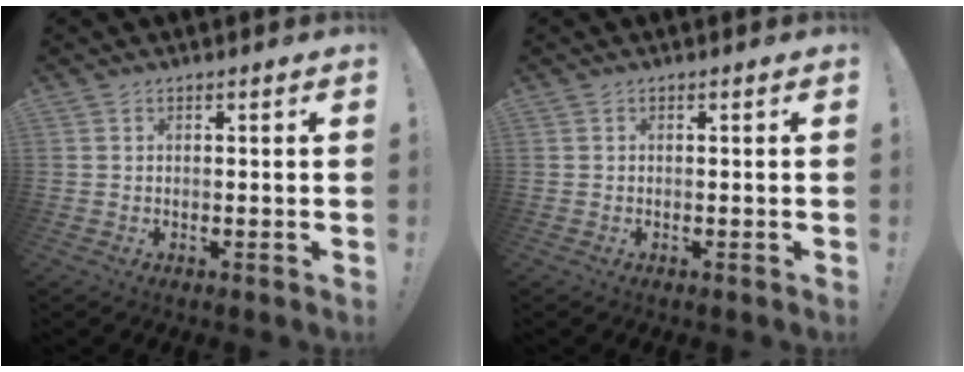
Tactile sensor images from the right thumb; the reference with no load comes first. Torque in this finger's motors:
{"motor_torque": [-0.03, 0.00, 0.02, 0.00, 0.00]}